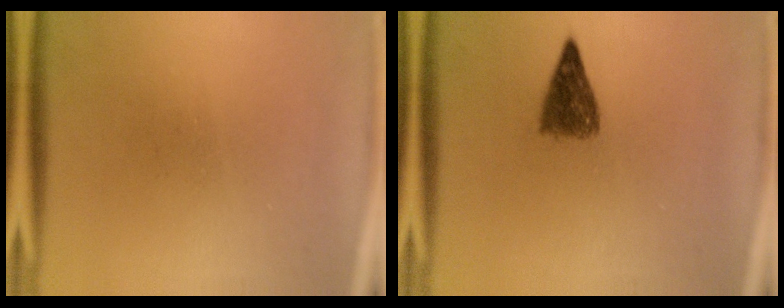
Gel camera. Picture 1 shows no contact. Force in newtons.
{"total": 4.0}